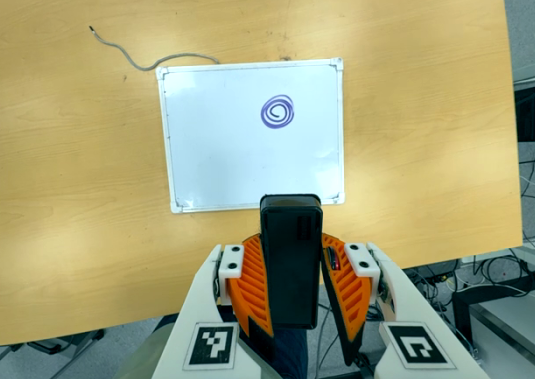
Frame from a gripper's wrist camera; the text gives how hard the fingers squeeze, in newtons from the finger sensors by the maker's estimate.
{"total": 10.0, "left": 7.9, "right": 12.0}